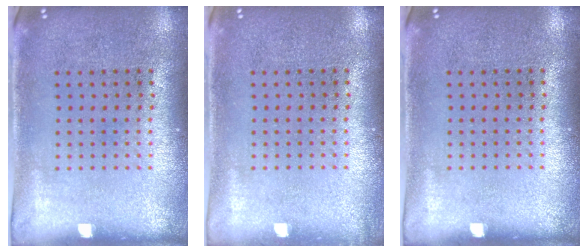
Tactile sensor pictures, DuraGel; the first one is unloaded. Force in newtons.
{"total": 0.5, "press": 0.5, "slide": 0.1}
{"total": 0.0}